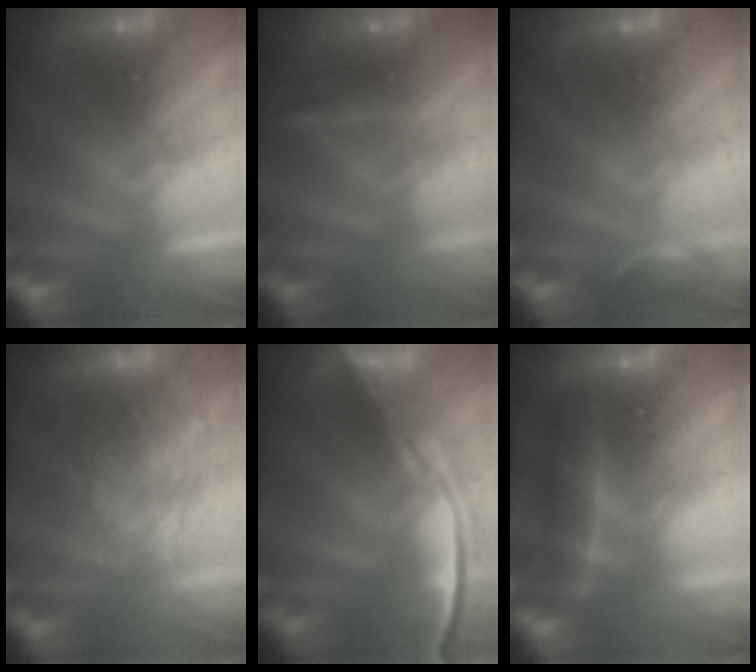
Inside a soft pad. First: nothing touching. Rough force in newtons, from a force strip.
{"total": 2.4}
{"total": 2.5}
{"total": 3.5}
{"total": 7.8}
{"total": 2.0}